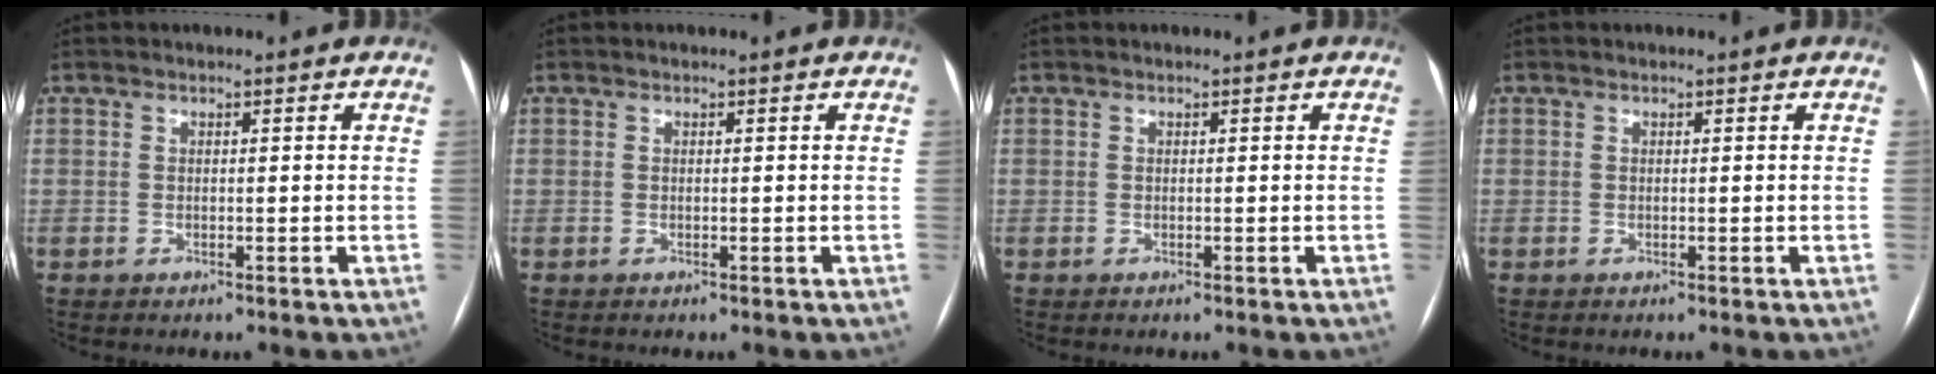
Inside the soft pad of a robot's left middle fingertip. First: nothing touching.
{"total": 0.0}
{"total": 0.0}
{"total": 0.0}